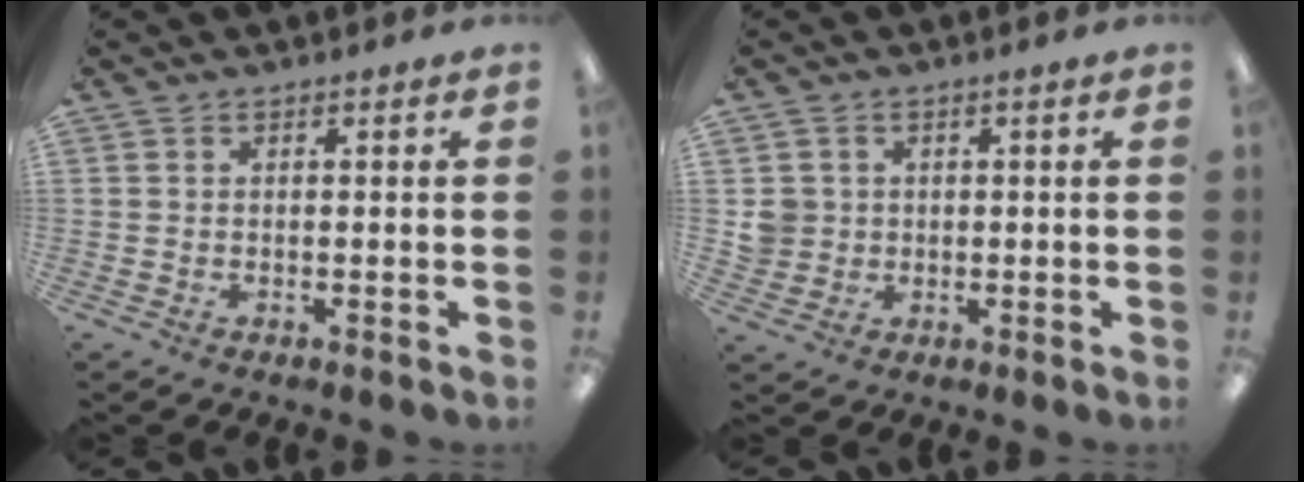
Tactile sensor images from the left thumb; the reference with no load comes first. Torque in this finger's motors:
{"motor_torque": [0.23, 0.60, 0.28, -0.30, 0.01]}